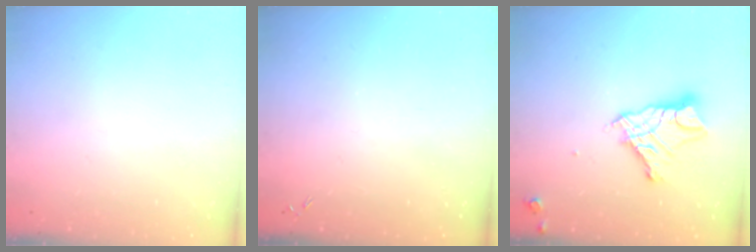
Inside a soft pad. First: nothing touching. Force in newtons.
{"total": 0.0}
{"total": 11.9, "press": 11.8, "slide": 1.0}